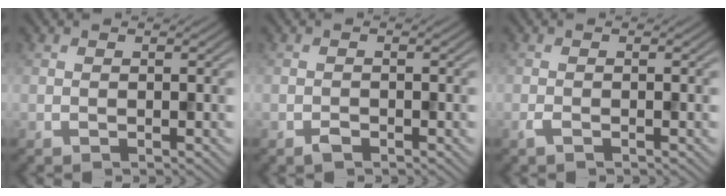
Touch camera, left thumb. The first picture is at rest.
{"total": 1.0, "force": [-0.8, 0.4, 0.4], "torque": [-0.006, 0.000, -0.015]}
{"total": 0.9, "force": [-0.6, 0.2, 0.6], "torque": [-0.015, 0.000, -0.012]}